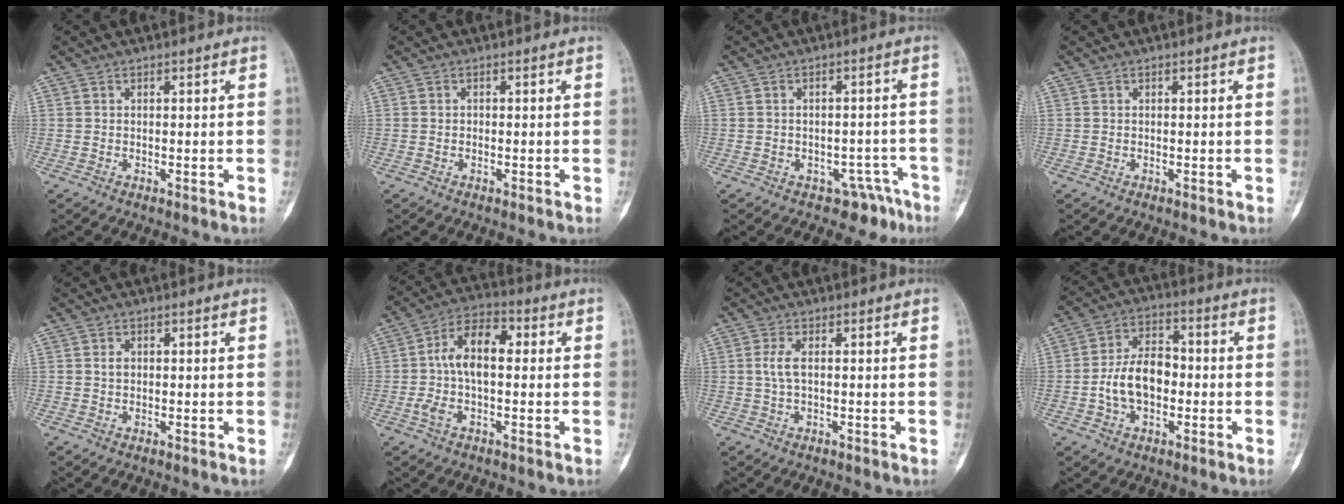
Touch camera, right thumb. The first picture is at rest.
{"total": 0.6, "force": [-0.2, 0.5, 0.2], "torque": [0.001, 0.004, -0.002]}
{"total": 5.7, "force": [-4.0, 4.0, 0.9], "torque": [0.022, 0.049, -0.048]}
{"total": 0.0}
{"total": 1.4, "force": [0.3, 1.1, 0.9], "torque": [-0.008, 0.001, 0.005]}
{"total": 11.3, "force": [0.2, 6.1, 9.5], "torque": [-0.177, 0.034, -0.001]}
{"total": 3.0, "force": [0.3, 1.4, 2.7], "torque": [-0.061, 0.001, 0.003]}
{"total": 10.8, "force": [-1.7, 7.1, 8.0], "torque": [-0.122, 0.030, -0.037]}